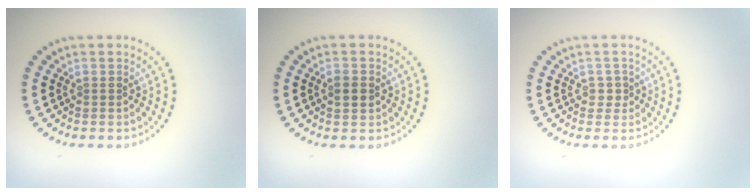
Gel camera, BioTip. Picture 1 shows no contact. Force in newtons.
{"total": 2.0, "press": 2.0, "slide": 0.0}
{"total": 1.1, "press": 0.9, "slide": 0.5}